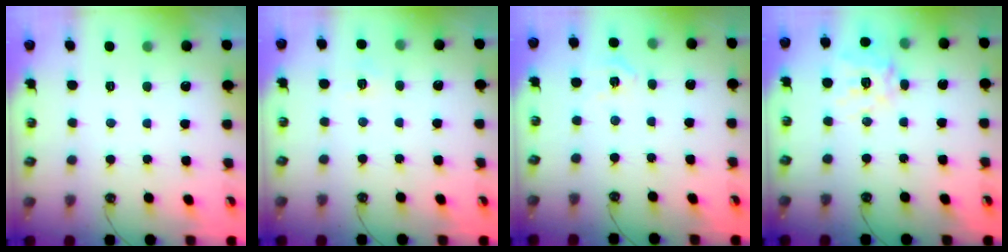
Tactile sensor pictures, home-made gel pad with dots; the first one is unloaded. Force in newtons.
{"total": 6.0, "press": 6.0, "slide": 0.6}
{"total": 4.5, "press": 4.5, "slide": 0.5}
{"total": 14.2, "press": 14.1, "slide": 1.7}